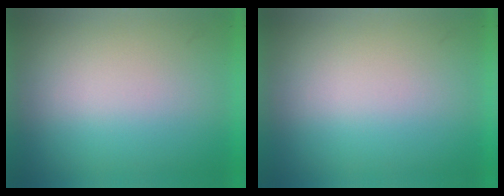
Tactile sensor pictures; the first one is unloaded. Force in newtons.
{"total": 0.0}